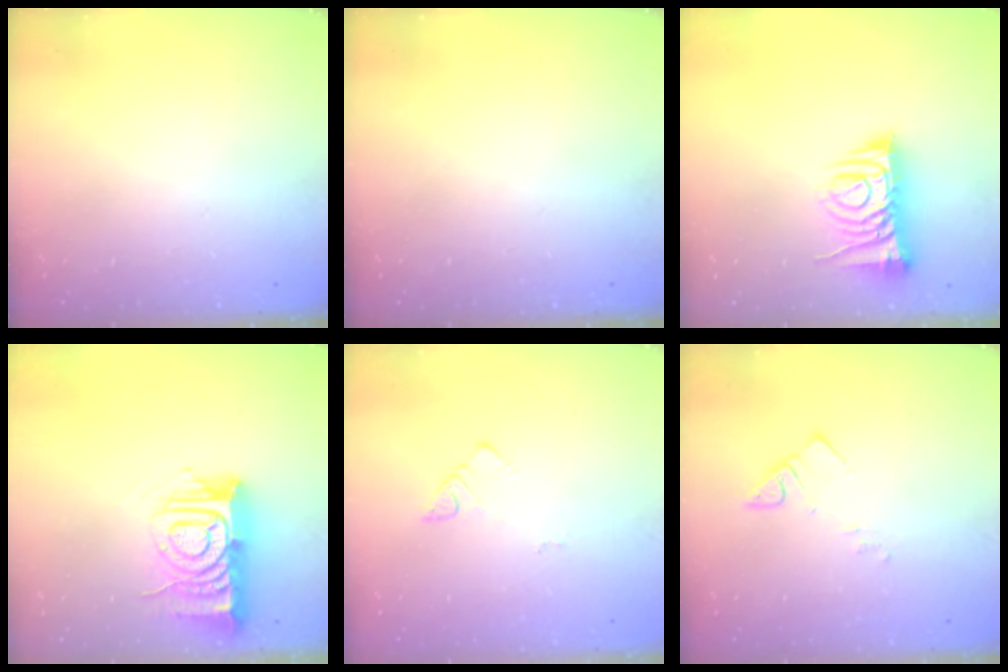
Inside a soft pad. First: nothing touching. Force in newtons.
{"total": 0.0}
{"total": 9.0, "press": 8.9, "slide": 1.4}
{"total": 13.0, "press": 13.0, "slide": 1.1}
{"total": 2.7, "press": 2.7, "slide": 0.6}
{"total": 3.8, "press": 3.7, "slide": 0.5}